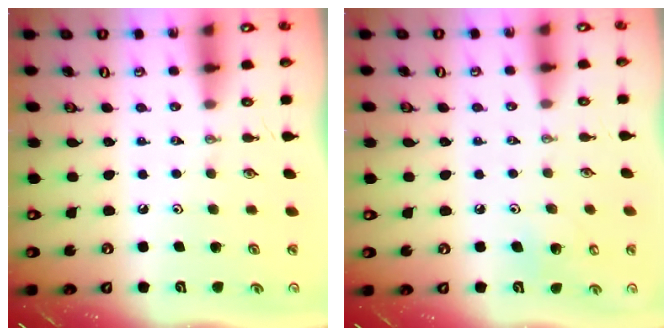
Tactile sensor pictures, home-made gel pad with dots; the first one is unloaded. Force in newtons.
{"total": 5.5, "press": 5.4, "slide": 0.8}